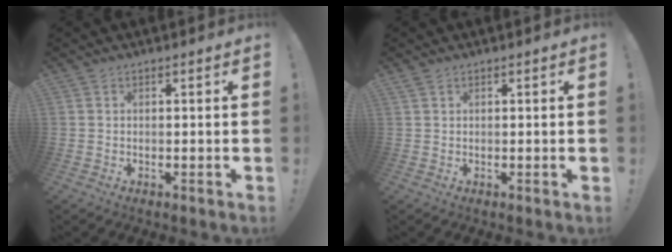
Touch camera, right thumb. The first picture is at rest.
{"total": 0.8, "force": [0.3, 0.0, 0.8], "torque": [-0.017, 0.002, 0.005]}